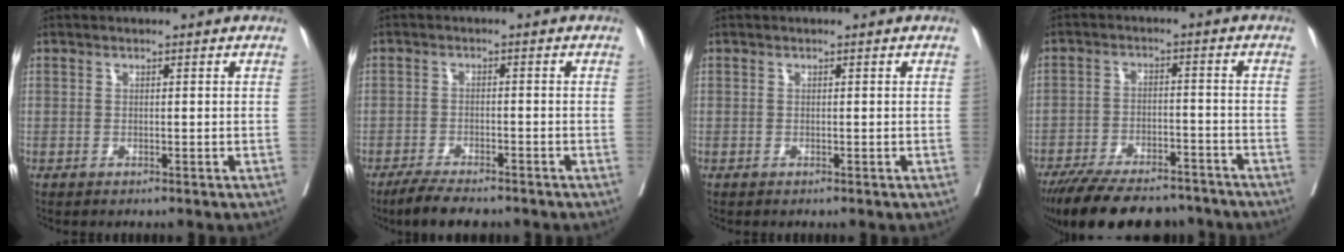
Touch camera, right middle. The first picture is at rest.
{"total": 5.7, "force": [-4.8, 1.5, 2.7], "torque": [-0.046, -0.010, -0.080]}
{"total": 0.0}
{"total": 17.4, "force": [-14.8, 5.5, 7.4], "torque": [-0.148, -0.012, -0.219]}